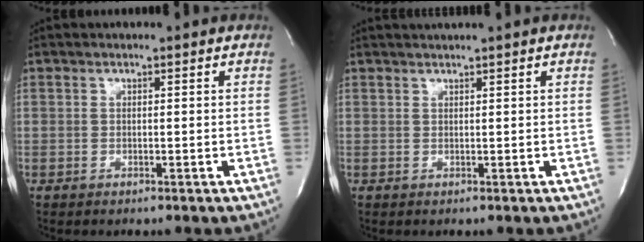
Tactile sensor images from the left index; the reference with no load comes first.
{"total": 1.7, "force": [1.3, -0.7, 0.7], "torque": [-0.007, 0.007, 0.029]}